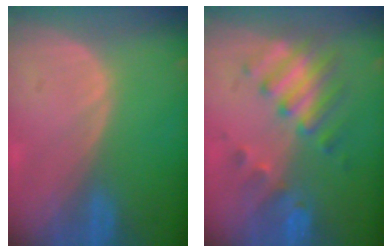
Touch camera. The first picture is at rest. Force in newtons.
{"total": 7.9, "press": 7.1, "slide": 3.4}